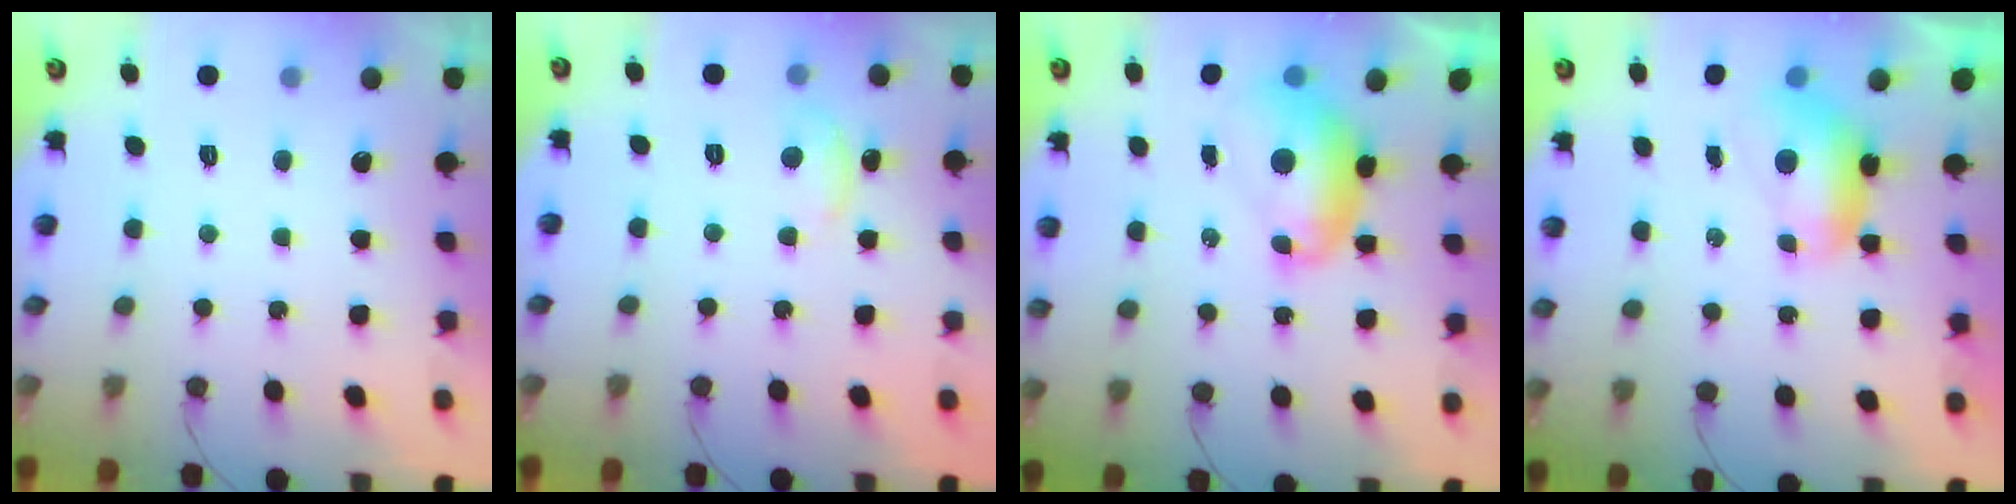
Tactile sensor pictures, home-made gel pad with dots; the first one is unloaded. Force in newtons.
{"total": 5.2, "press": 5.2, "slide": 0.6}
{"total": 7.6, "press": 7.6, "slide": 1.0}
{"total": 7.0, "press": 6.9, "slide": 0.9}